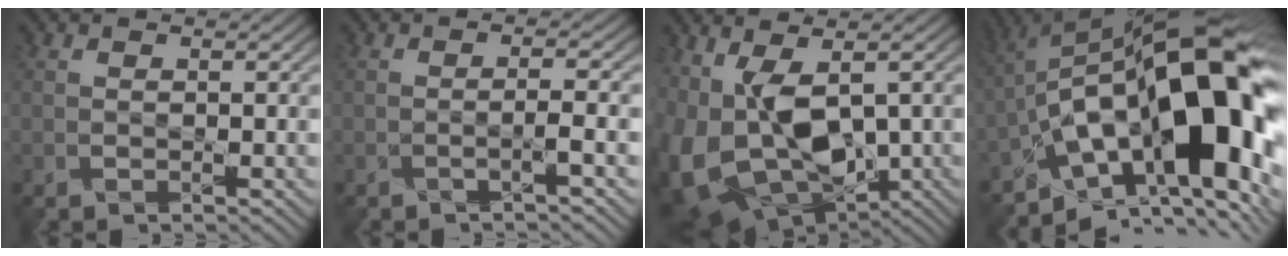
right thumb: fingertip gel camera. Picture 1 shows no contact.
{"total": 1.6, "force": [-0.9, 0.2, 1.3], "torque": [-0.015, 0.008, -0.029]}
{"total": 13.9, "force": [-2.1, 8.4, 10.8], "torque": [-0.260, -0.045, -0.019]}
{"total": 18.8, "force": [-3.8, 9.3, 15.9], "torque": [-0.240, 0.015, -0.063]}